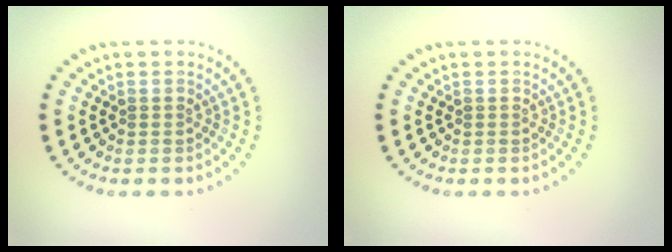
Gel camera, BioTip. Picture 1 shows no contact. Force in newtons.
{"total": 0.0}